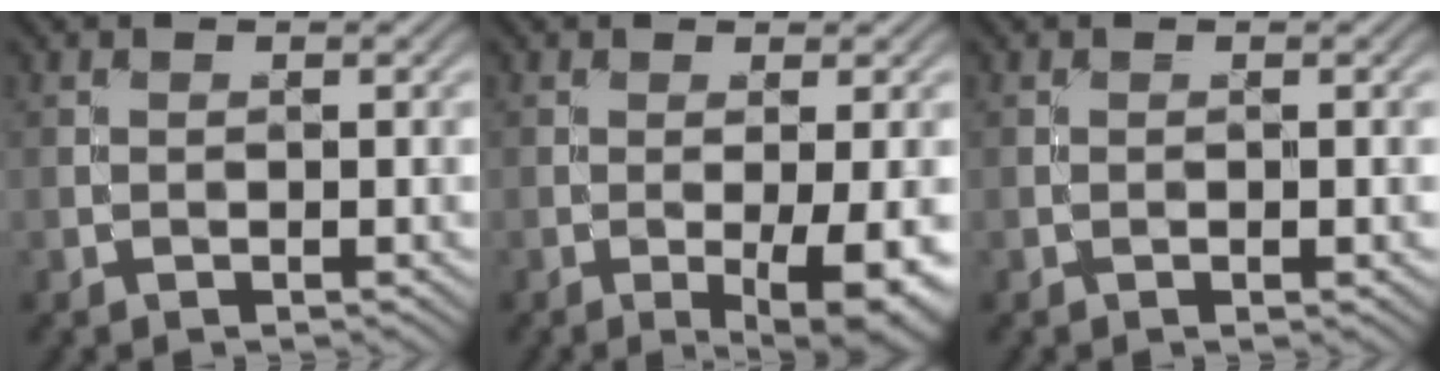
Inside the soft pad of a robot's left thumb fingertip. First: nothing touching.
{"total": 6.3, "force": [-2.0, 1.5, 5.8], "torque": [-0.090, -0.008, -0.019]}
{"total": 0.7, "force": [-0.2, 0.2, 0.7], "torque": [-0.011, 0.001, -0.004]}